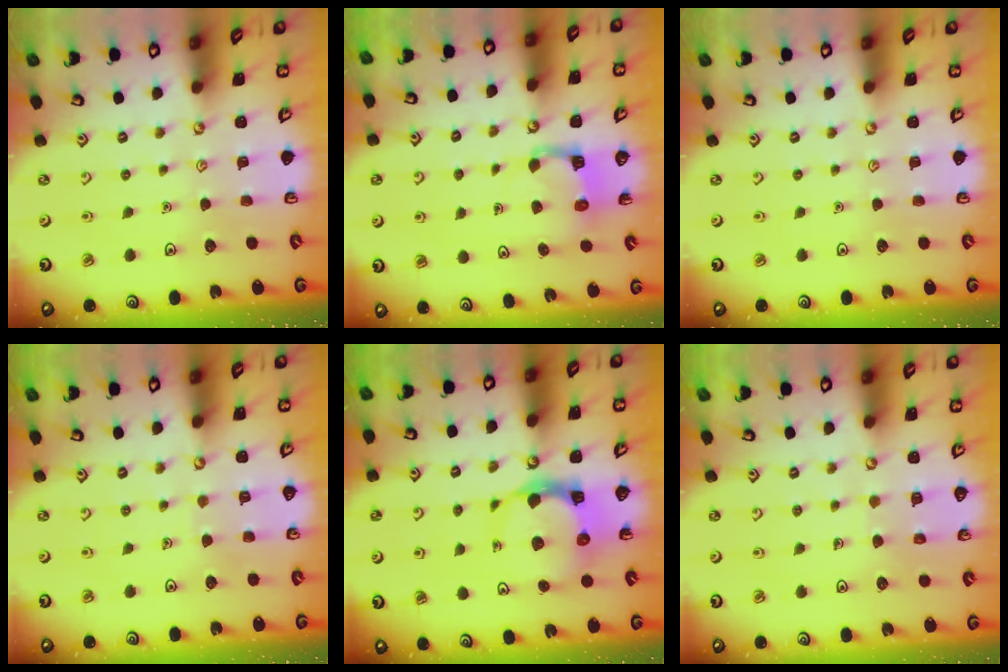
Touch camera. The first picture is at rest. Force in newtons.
{"total": 3.9, "press": 3.8, "slide": 0.3}
{"total": 0.0}
{"total": 3.3, "press": 3.2, "slide": 0.3}
{"total": 8.7, "press": 8.7, "slide": 1.2}
{"total": 4.7, "press": 4.6, "slide": 0.4}